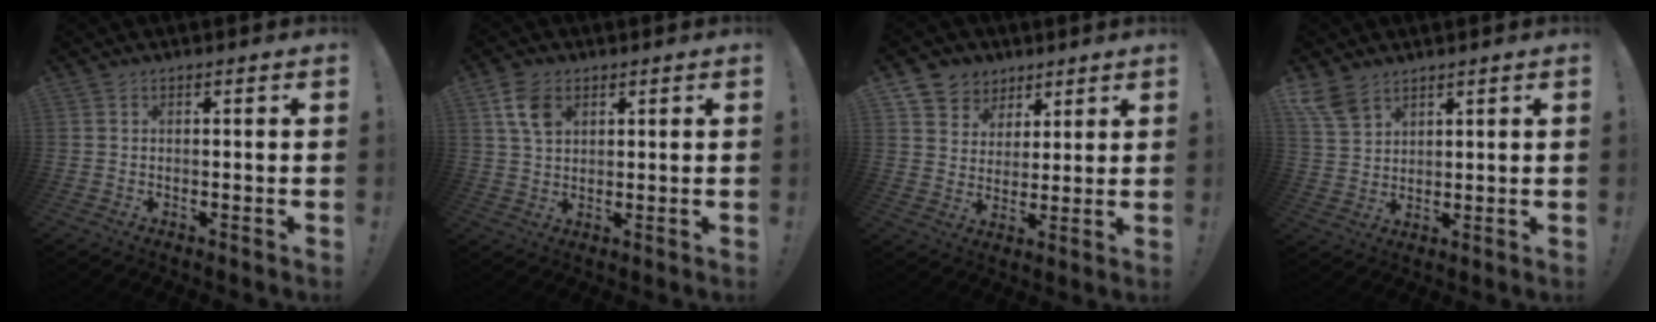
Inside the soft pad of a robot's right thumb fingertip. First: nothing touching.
{"total": 7.4, "force": [3.3, 4.8, 4.5], "torque": [-0.087, -0.006, 0.065]}
{"total": 7.6, "force": [3.8, 6.5, 0.6], "torque": [-0.005, -0.031, 0.078]}
{"total": 7.6, "force": [5.3, 4.2, 3.4], "torque": [-0.074, -0.028, 0.105]}